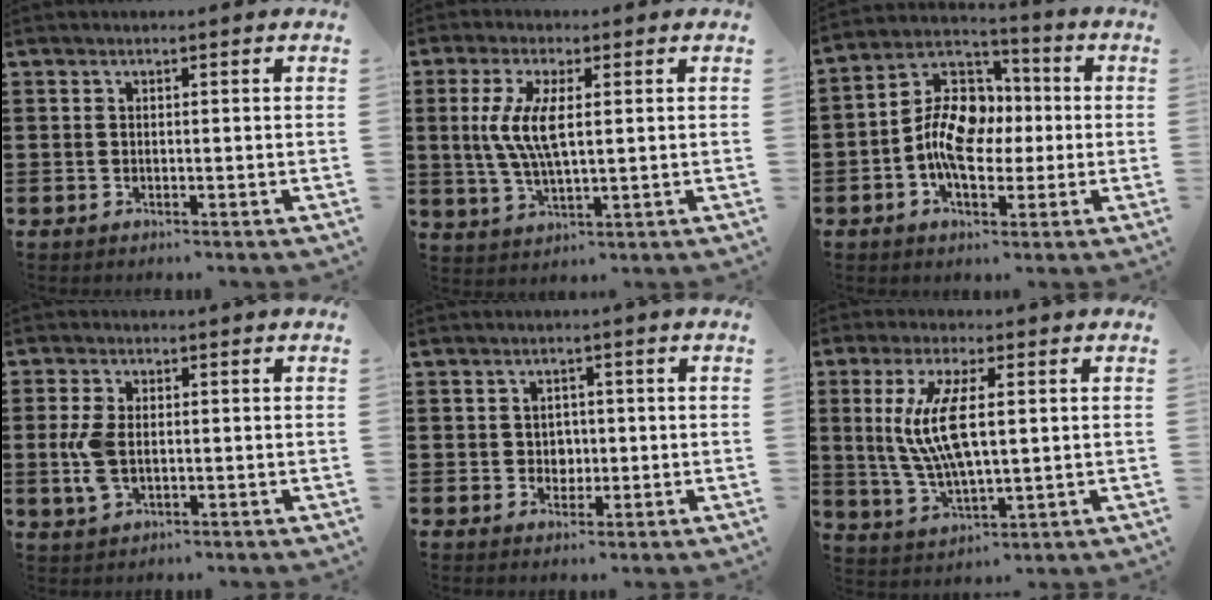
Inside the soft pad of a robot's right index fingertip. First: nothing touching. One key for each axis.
{"total": 7.0, "fx": 1.1, "fy": 2.2, "fz": 6.5, "tx": -0.150, "ty": -0.002, "tz": 0.011}
{"total": 10.9, "fx": -1.1, "fy": 7.2, "fz": 8.1, "tx": -0.172, "ty": 0.009, "tz": -0.028}
{"total": 5.0, "fx": -0.1, "fy": 2.7, "fz": 4.2, "tx": -0.100, "ty": -0.001, "tz": -0.006}
{"total": 2.2, "fx": 0.1, "fy": 2.1, "fz": 0.7, "tx": -0.013, "ty": 0.007, "tz": -0.003}
{"total": 9.4, "fx": 1.6, "fy": 2.9, "fz": 8.8, "tx": -0.196, "ty": -0.004, "tz": 0.021}